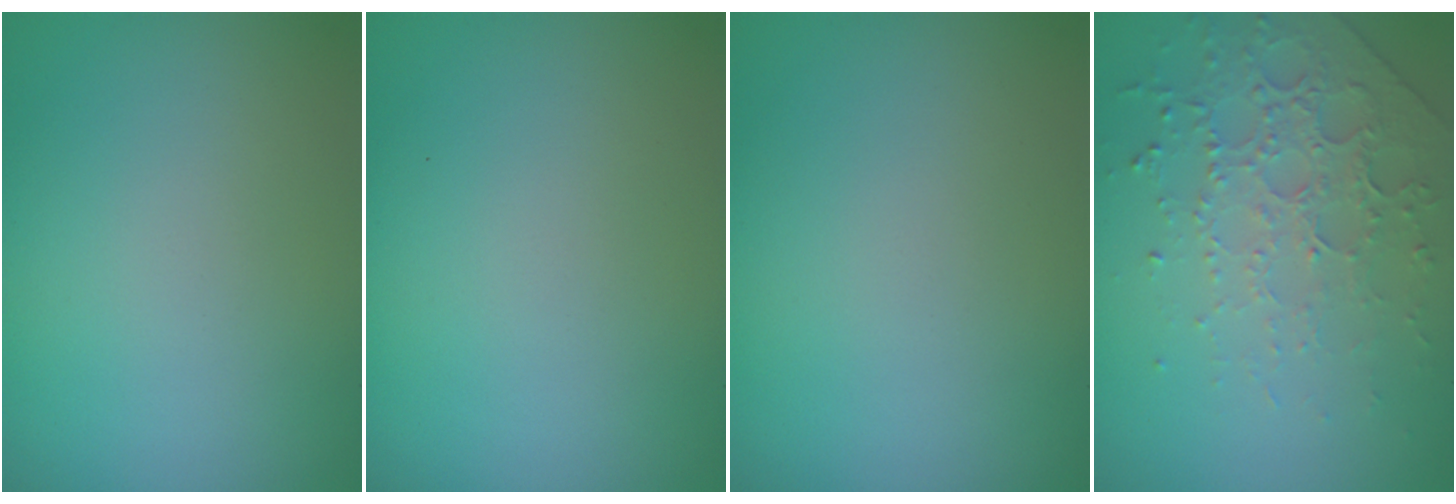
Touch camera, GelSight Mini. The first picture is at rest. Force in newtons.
{"total": 0.0}
{"total": 0.0}
{"total": 4.5, "press": 3.2, "slide": 3.3}